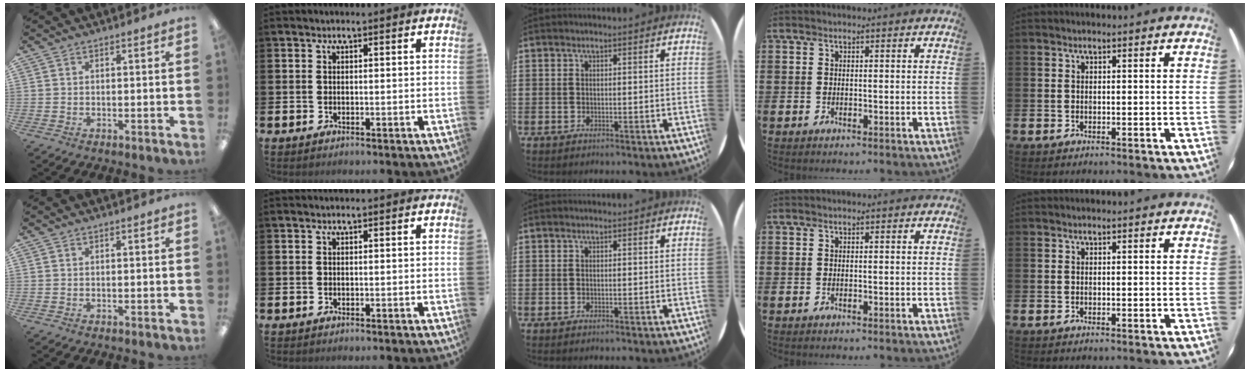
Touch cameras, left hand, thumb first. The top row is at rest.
{}